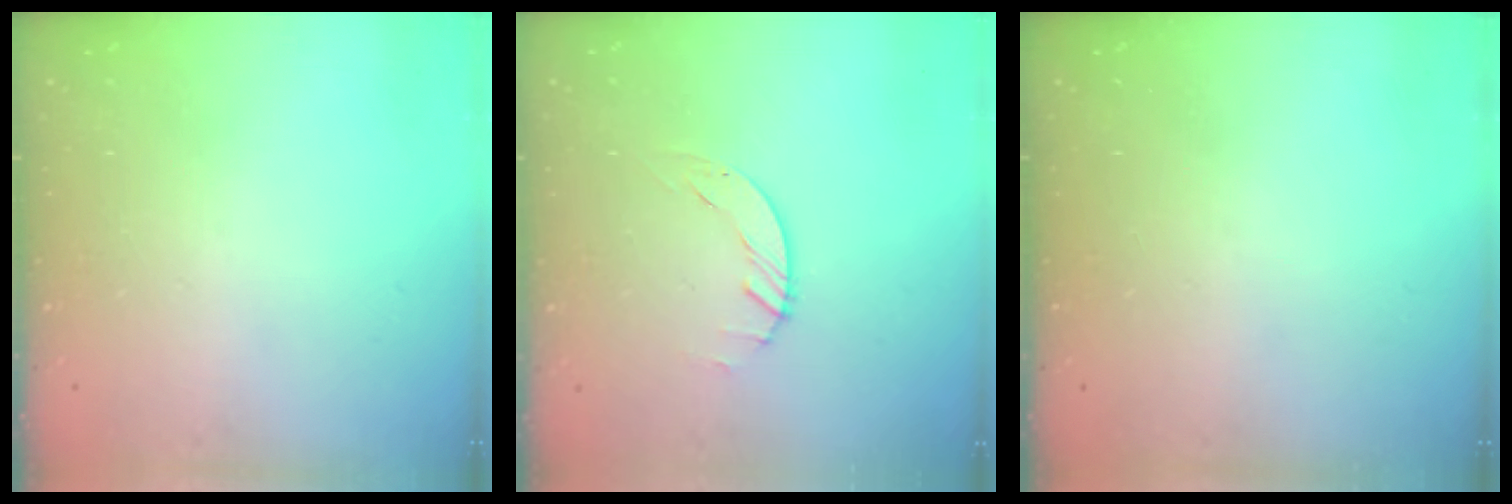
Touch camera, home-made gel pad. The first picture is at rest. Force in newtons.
{"total": 1.5, "press": 1.4, "slide": 0.1}
{"total": 0.0}